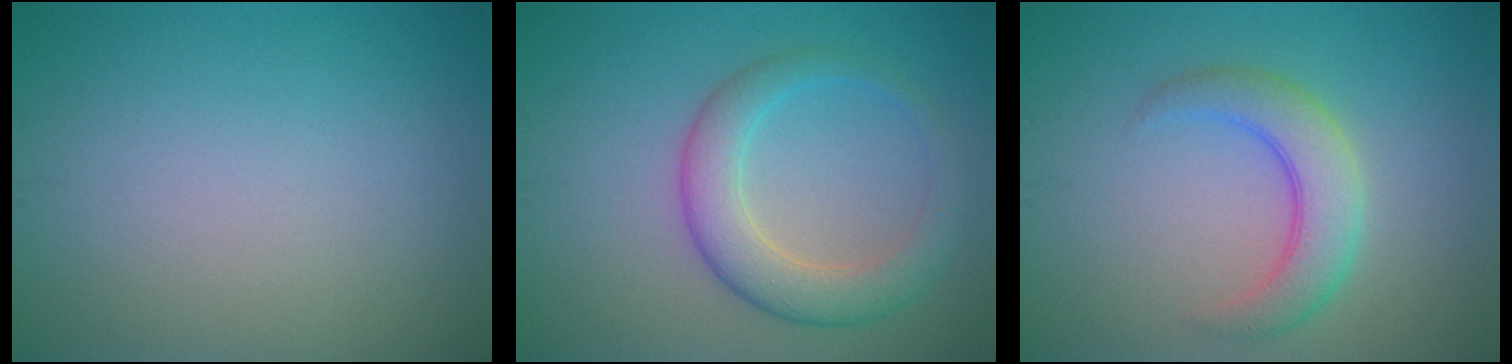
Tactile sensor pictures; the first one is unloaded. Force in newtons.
{"total": 4.7, "press": 4.7, "slide": 0.1}
{"total": 4.2, "press": 4.2, "slide": 0.1}